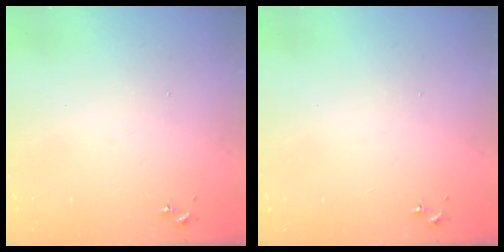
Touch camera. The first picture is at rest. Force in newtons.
{"total": 0.0}